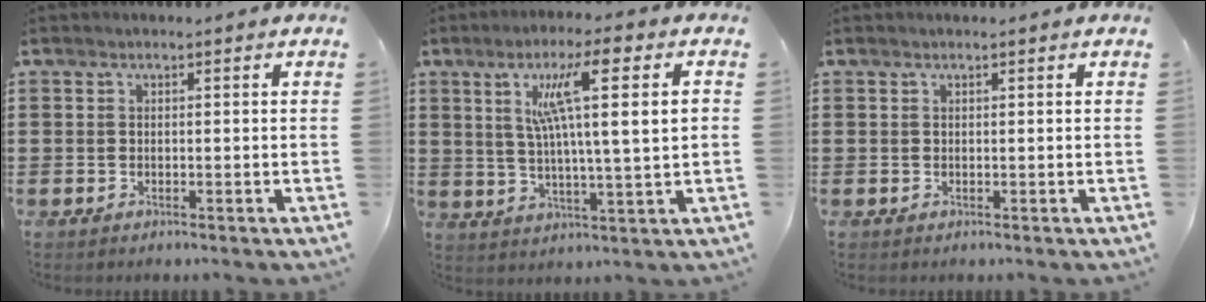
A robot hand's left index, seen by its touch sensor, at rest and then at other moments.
{"total": 10.9, "force": [3.9, 1.1, 10.1], "torque": [-0.193, 0.010, 0.059]}
{"total": 0.0}